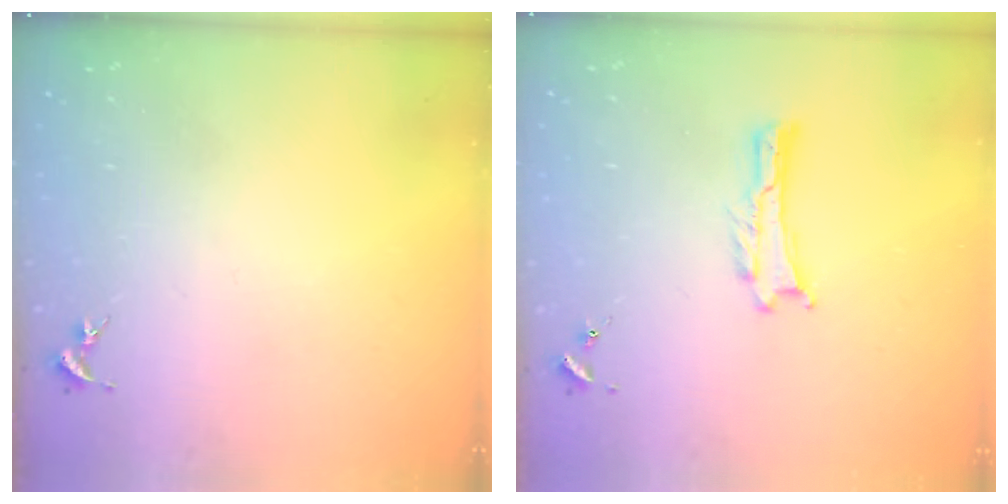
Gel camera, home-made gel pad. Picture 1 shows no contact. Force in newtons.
{"total": 0.0}